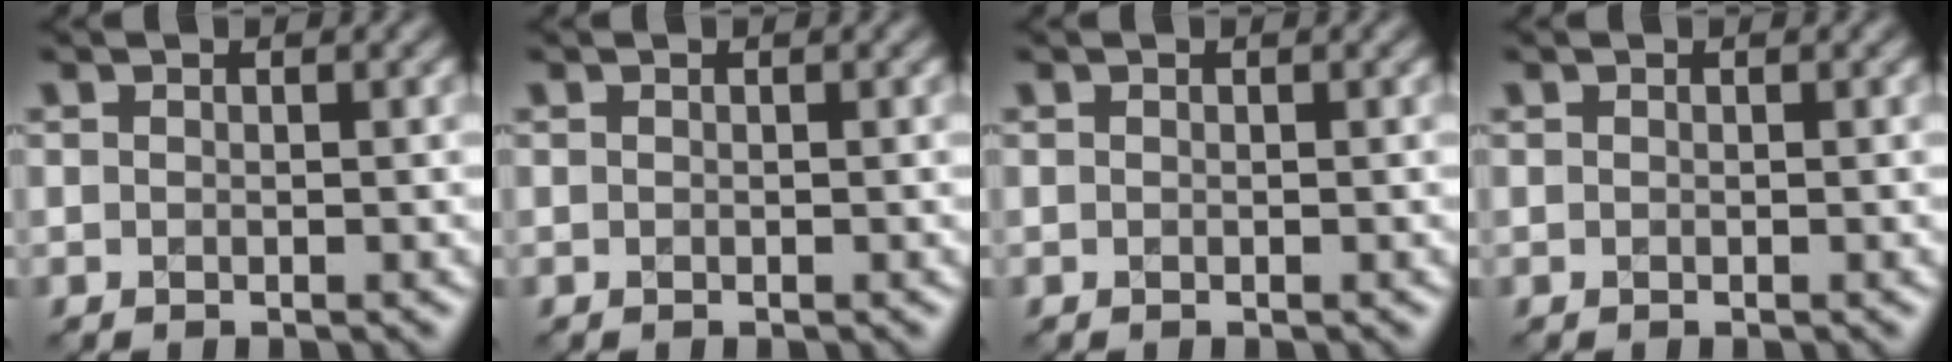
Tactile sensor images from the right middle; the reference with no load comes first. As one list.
[{"total": 0.0}, {"total": 0.0}, {"total": 0.0}]